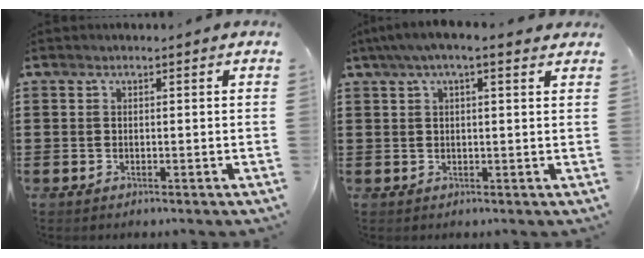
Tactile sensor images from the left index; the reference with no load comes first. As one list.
[{"total": 3.4, "force": [2.0, 0.5, 2.6], "torque": [-0.055, 0.005, 0.035]}]